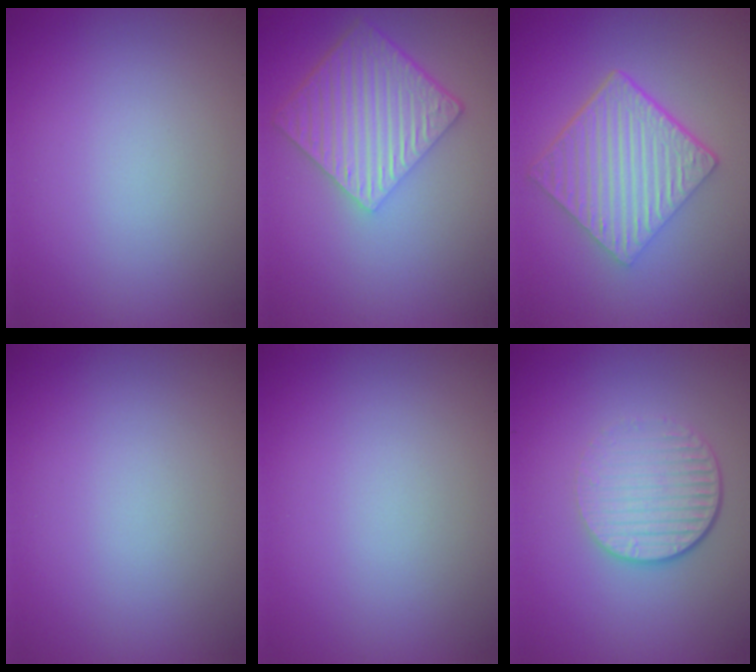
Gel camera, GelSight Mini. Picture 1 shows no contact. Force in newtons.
{"total": 6.9, "press": 4.8, "slide": 4.9}
{"total": 6.9, "press": 4.6, "slide": 5.1}
{"total": 0.0}
{"total": 0.0}
{"total": 4.6, "press": 2.9, "slide": 3.6}